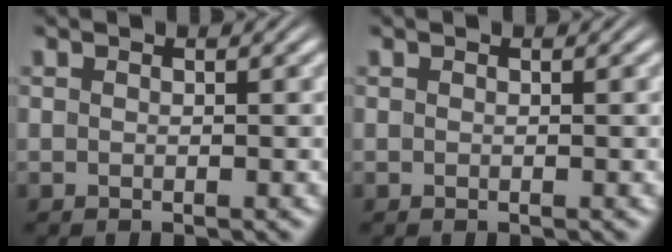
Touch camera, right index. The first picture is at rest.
{"total": 0.0}